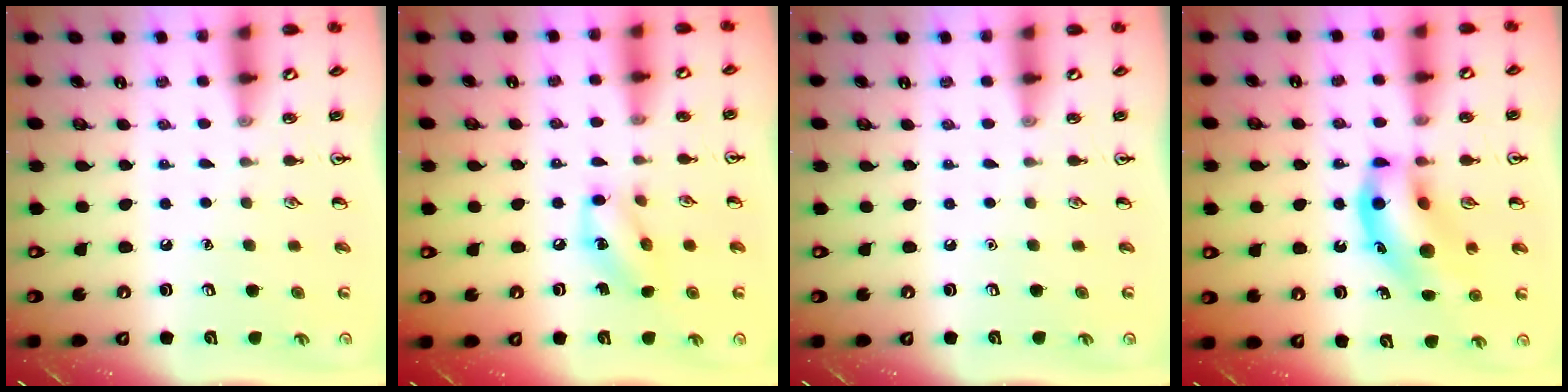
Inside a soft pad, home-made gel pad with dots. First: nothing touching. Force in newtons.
{"total": 9.1, "press": 9.1, "slide": 0.8}
{"total": 0.0}
{"total": 14.4, "press": 13.8, "slide": 4.0}